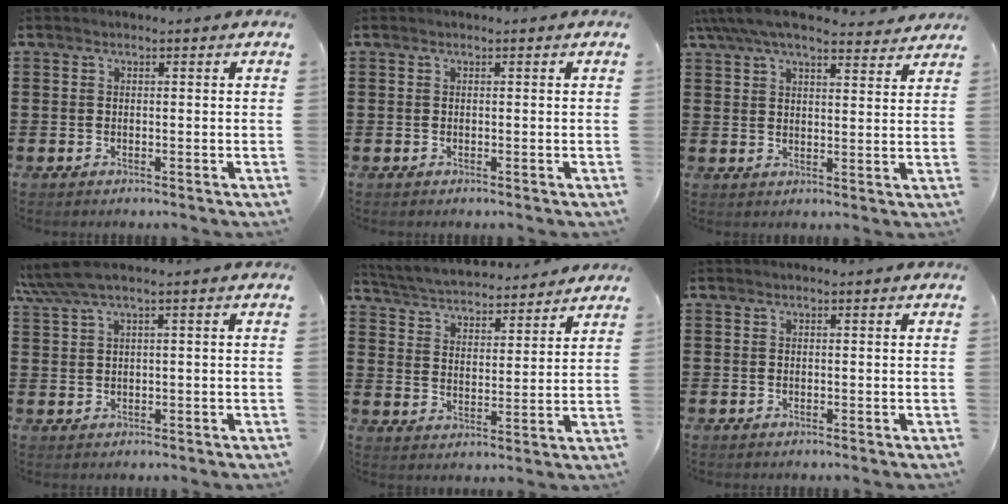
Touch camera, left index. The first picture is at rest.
{"total": 0.0}
{"total": 7.1, "force": [6.1, 1.3, 3.3], "torque": [-0.081, -0.016, 0.112]}
{"total": 3.0, "force": [1.5, 0.2, 2.6], "torque": [-0.061, -0.002, 0.024]}
{"total": 4.4, "force": [4.4, 0.0, 0.3], "torque": [-0.031, -0.033, 0.072]}
{"total": 0.0}